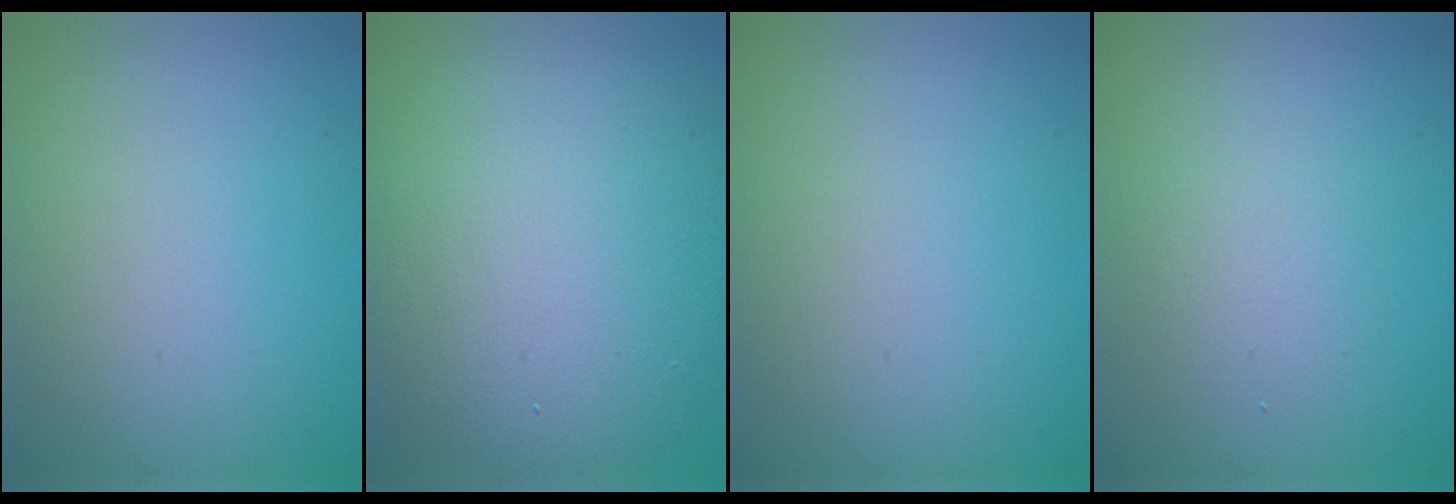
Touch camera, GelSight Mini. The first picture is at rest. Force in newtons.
{"total": 12.9, "press": 12.9, "slide": 0.6}
{"total": 0.0}
{"total": 1.9, "press": 1.9, "slide": 0.1}